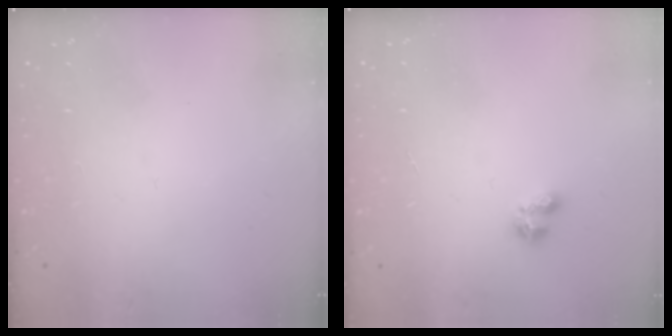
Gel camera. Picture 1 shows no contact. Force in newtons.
{"total": 2.8, "press": 2.8, "slide": 0.5}